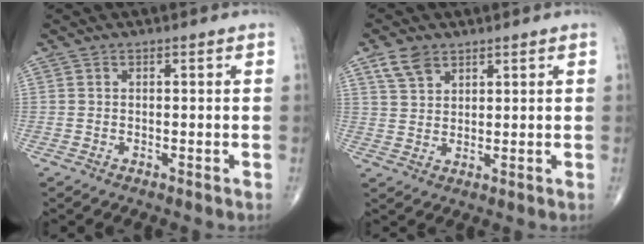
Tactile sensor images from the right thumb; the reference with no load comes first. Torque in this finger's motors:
{"motor_torque": [-0.64, 0.86, 0.34, 0.42, 0.01]}